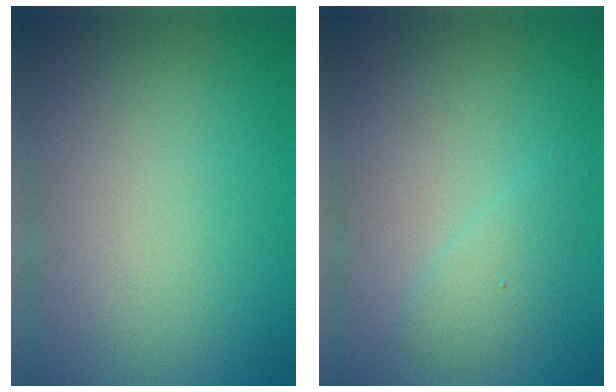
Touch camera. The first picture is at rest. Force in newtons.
{"total": 1.7, "press": 1.7, "slide": 0.2}